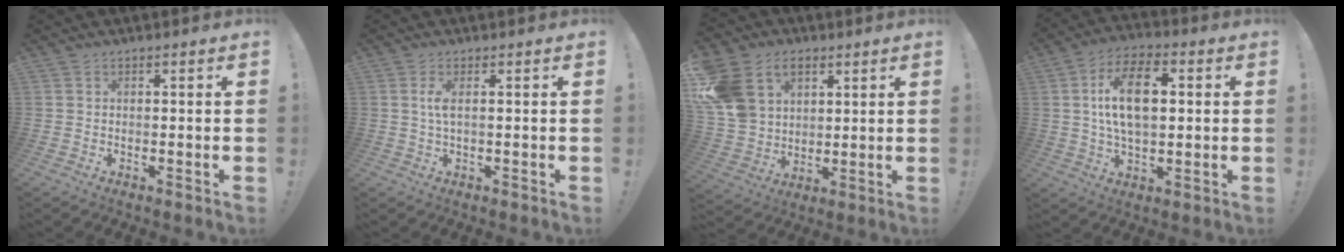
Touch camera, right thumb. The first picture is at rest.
{"total": 2.6, "force": [0.4, 0.4, 2.6], "torque": [-0.056, -0.001, 0.002]}
{"total": 16.5, "force": [7.0, 12.5, 8.1], "torque": [-0.154, -0.028, 0.140]}
{"total": 15.0, "force": [2.2, 8.2, 12.4], "torque": [-0.215, 0.004, 0.032]}